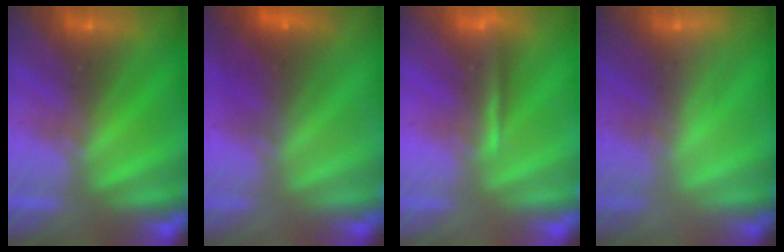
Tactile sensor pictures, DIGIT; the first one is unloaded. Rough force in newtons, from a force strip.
{"total": 2.9}
{"total": 1.3}
{"total": 2.2}